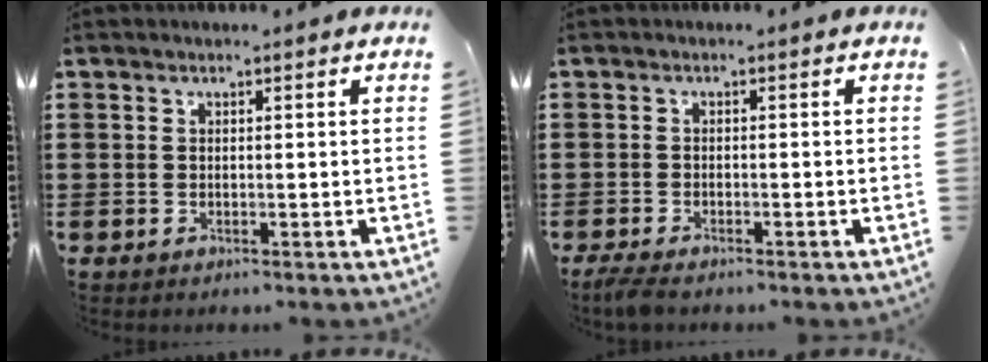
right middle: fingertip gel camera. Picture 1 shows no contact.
{"total": 1.9, "force": [-1.6, 0.3, 0.9], "torque": [-0.030, -0.005, -0.035]}